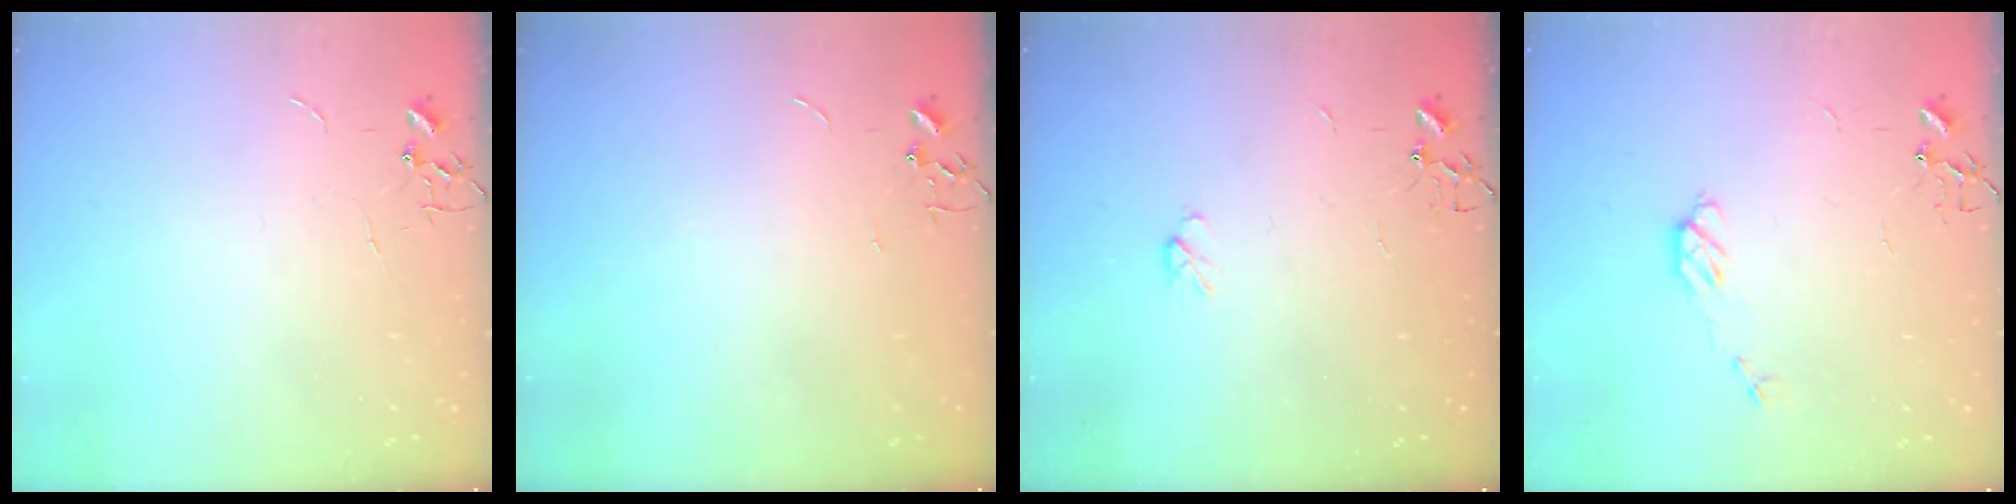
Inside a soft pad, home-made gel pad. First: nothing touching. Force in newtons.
{"total": 0.0}
{"total": 4.0, "press": 3.9, "slide": 0.7}
{"total": 5.5, "press": 5.4, "slide": 0.4}